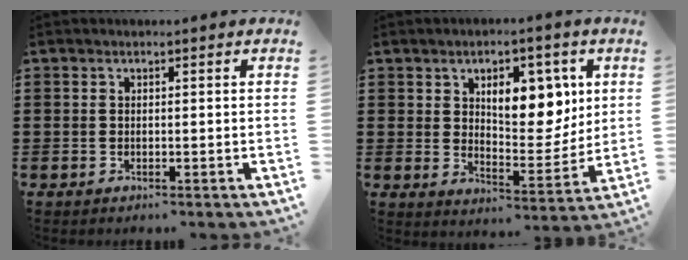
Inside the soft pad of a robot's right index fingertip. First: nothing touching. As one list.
[{"total": 9.2, "force": [3.7, 5.1, 6.7], "torque": [-0.099, -0.004, 0.056]}]